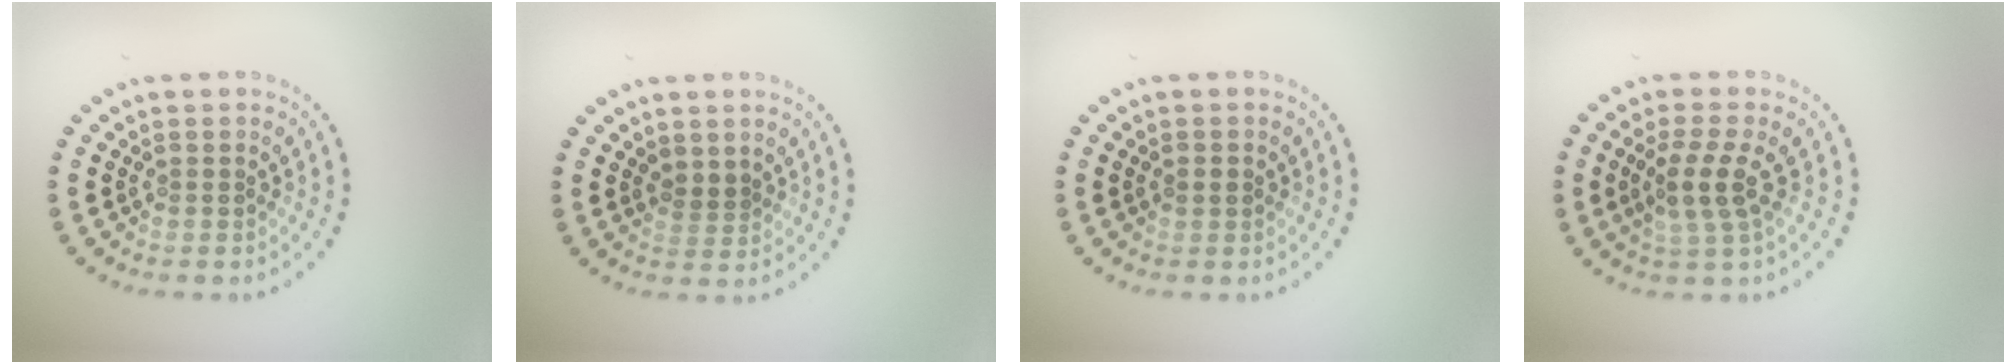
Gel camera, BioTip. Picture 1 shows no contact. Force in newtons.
{"total": 1.2, "press": 1.0, "slide": 0.6}
{"total": 1.1, "press": 1.1, "slide": 0.2}
{"total": 3.0, "press": 2.6, "slide": 1.5}